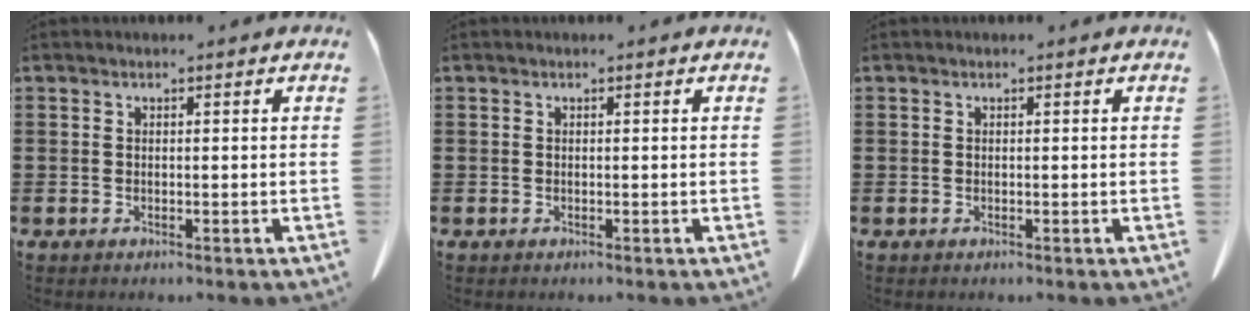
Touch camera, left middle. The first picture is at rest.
{"total": 0.0}
{"total": 0.0}